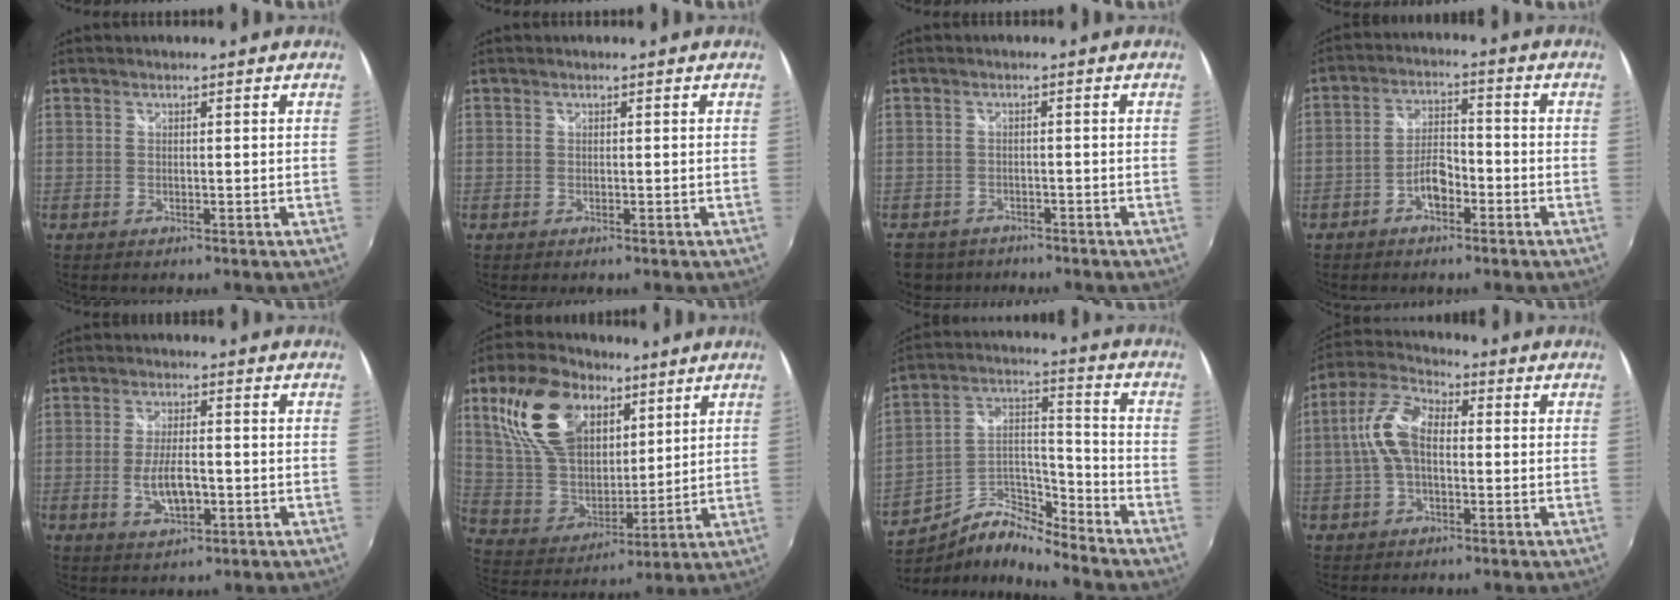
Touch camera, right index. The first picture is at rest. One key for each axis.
{"total": 0.0}
{"total": 5.1, "fx": -4.0, "fy": 3.1, "fz": 0.8, "tx": -0.029, "ty": 0.003, "tz": -0.069}
{"total": 5.4, "fx": -2.9, "fy": 2.5, "fz": 3.8, "tx": -0.076, "ty": 0.012, "tz": -0.048}
{"total": 6.5, "fx": -1.5, "fy": 2.6, "fz": 5.8, "tx": -0.114, "ty": -0.007, "tz": -0.023}
{"total": 21.6, "fx": 10.6, "fy": 13.3, "fz": 13.3, "tx": -0.287, "ty": 0.036, "tz": 0.211}
{"total": 11.4, "fx": -8.6, "fy": 4.5, "fz": 6.0, "tx": -0.122, "ty": 0.025, "tz": -0.166}
{"total": 9.7, "fx": -0.2, "fy": 5.4, "fz": 8.1, "tx": -0.174, "ty": 0.023, "tz": -0.006}